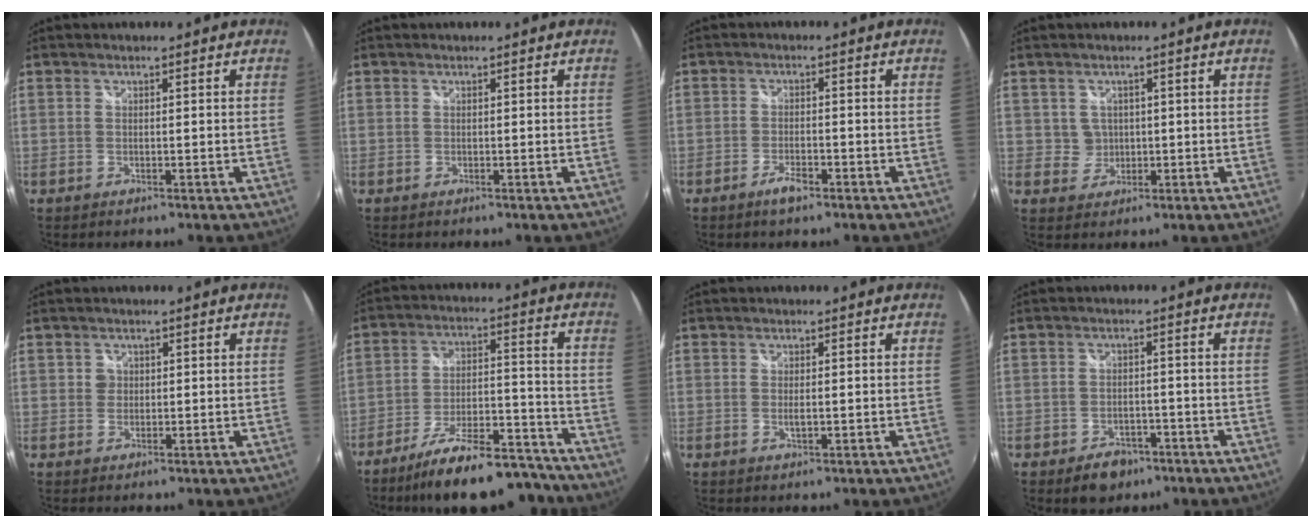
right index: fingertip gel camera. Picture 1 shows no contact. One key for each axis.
{"total": 0.0}
{"total": 3.2, "fx": -2.3, "fy": 0.8, "fz": 2.1, "tx": -0.052, "ty": -0.002, "tz": -0.044}
{"total": 2.5, "fx": 0.4, "fy": 2.5, "fz": 0.0, "tx": 0.003, "ty": 0.008, "tz": 0.009}
{"total": 1.7, "fx": 0.3, "fy": 1.6, "fz": 0.2, "tx": 0.001, "ty": 0.003, "tz": 0.002}
{"total": 20.5, "fx": -17.3, "fy": 5.9, "fz": 9.4, "tx": -0.160, "ty": 0.009, "tz": -0.245}
{"total": 1.7, "fx": -0.2, "fy": 0.6, "fz": 1.6, "tx": -0.029, "ty": -0.003, "tz": -0.001}
{"total": 5.8, "fx": -3.9, "fy": 3.7, "fz": 2.3, "tx": -0.058, "ty": 0.003, "tz": -0.046}